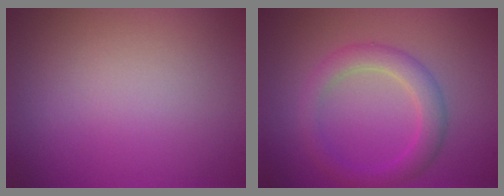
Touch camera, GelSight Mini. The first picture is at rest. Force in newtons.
{"total": 3.0, "press": 3.0, "slide": 0.1}